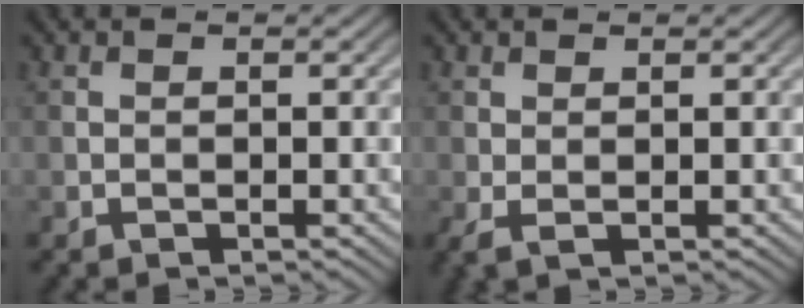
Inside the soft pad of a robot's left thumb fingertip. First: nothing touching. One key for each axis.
{"total": 1.6, "fx": 0.3, "fy": 0.7, "fz": 1.4, "tx": -0.039, "ty": 0.001, "tz": 0.006}